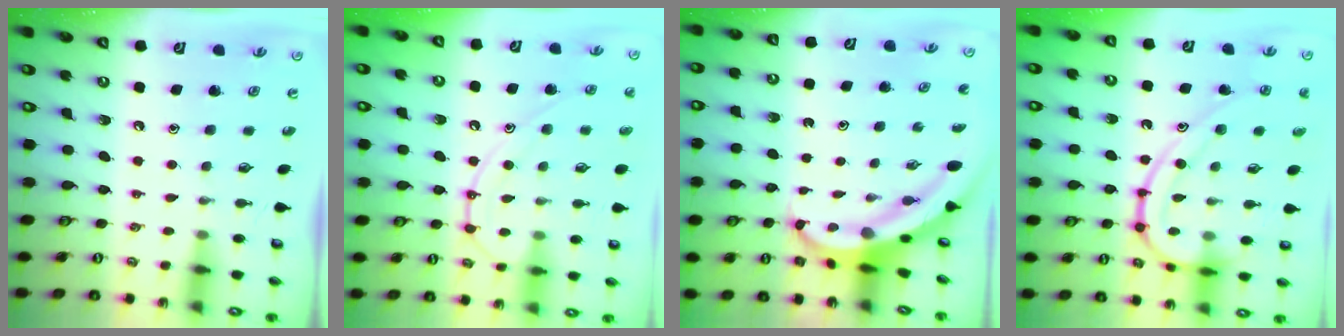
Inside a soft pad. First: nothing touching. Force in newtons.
{"total": 13.5, "press": 13.4, "slide": 1.3}
{"total": 6.6, "press": 6.6, "slide": 0.9}
{"total": 14.4, "press": 14.4, "slide": 0.5}